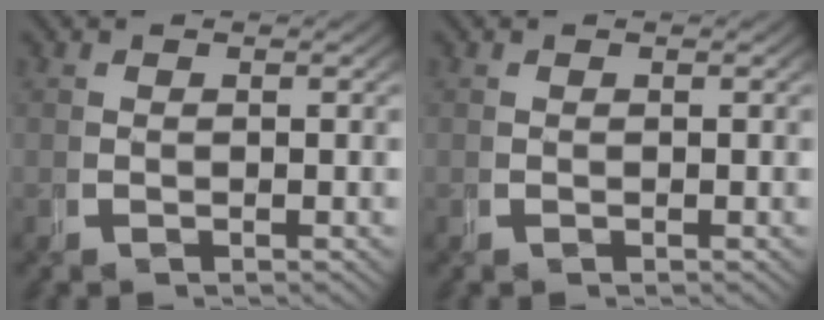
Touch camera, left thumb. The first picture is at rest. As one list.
[{"total": 0.0}]